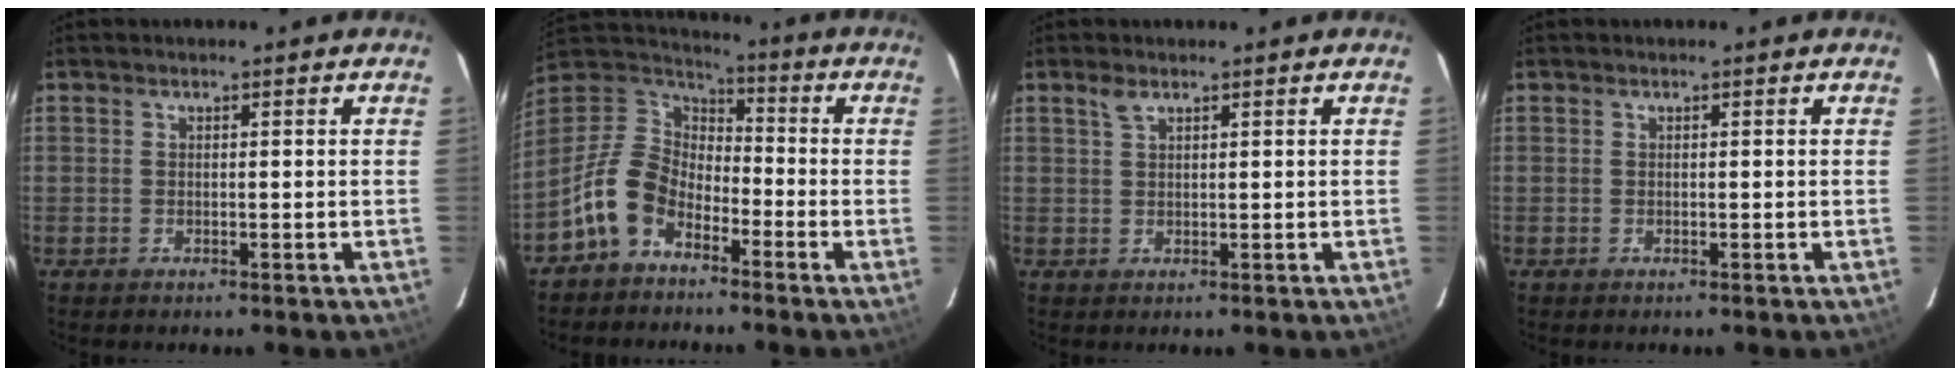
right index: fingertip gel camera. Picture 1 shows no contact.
{"total": 11.4, "force": [-6.6, 7.3, 5.8], "torque": [-0.125, 0.024, -0.134]}
{"total": 1.6, "force": [1.1, 0.6, 1.0], "torque": [-0.019, 0.005, 0.022]}
{"total": 0.0}